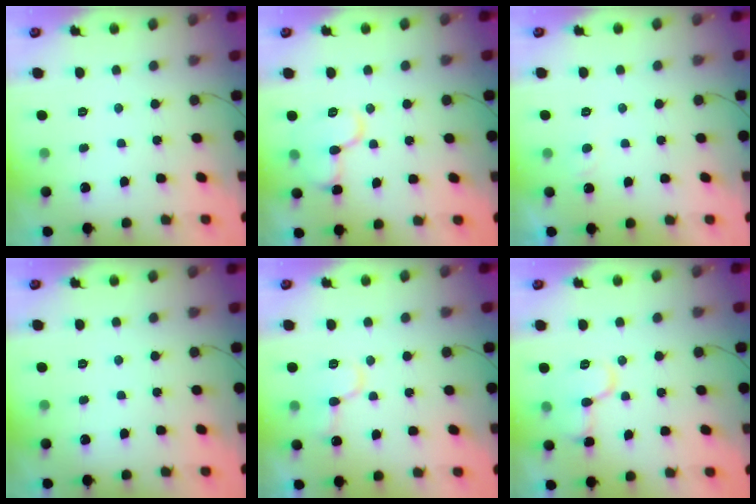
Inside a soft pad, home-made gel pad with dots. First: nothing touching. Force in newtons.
{"total": 10.7, "press": 10.7, "slide": 0.8}
{"total": 4.8, "press": 4.7, "slide": 0.4}
{"total": 0.0}
{"total": 10.4, "press": 10.3, "slide": 1.3}
{"total": 10.1, "press": 10.1, "slide": 0.9}